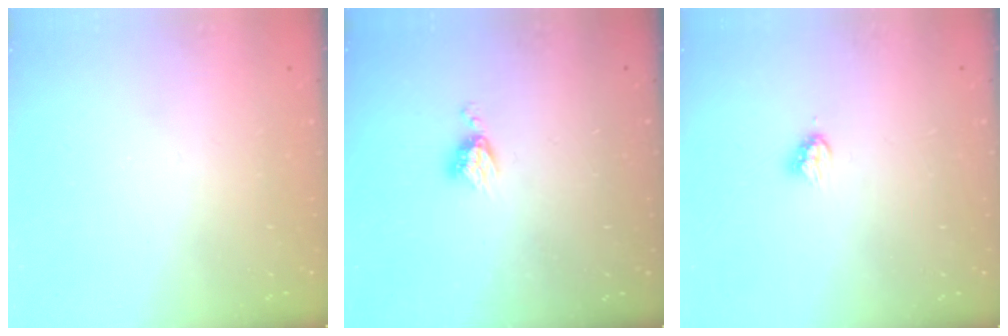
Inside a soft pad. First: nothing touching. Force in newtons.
{"total": 5.0, "press": 5.0, "slide": 0.5}
{"total": 3.6, "press": 3.6, "slide": 0.6}